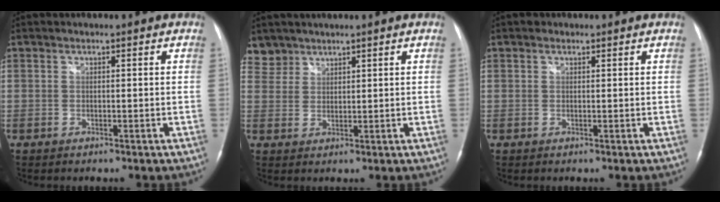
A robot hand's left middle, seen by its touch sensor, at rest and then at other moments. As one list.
[{"total": 3.5, "force": [2.9, 1.9, -0.6], "torque": [0.021, 0.007, 0.056]}, {"total": 0.8, "force": [0.5, 0.6, 0.2], "torque": [-0.007, 0.000, 0.006]}]